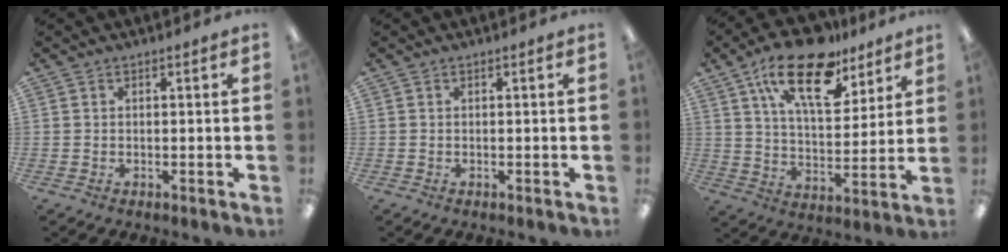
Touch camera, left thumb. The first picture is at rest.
{"total": 0.0}
{"total": 21.4, "force": [13.4, 9.6, 13.7], "torque": [-0.220, -0.063, 0.227]}